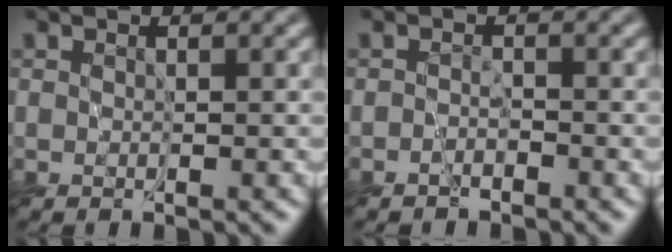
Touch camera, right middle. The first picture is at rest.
{"total": 1.0, "force": [-0.9, 0.4, 0.3], "torque": [-0.004, 0.000, -0.020]}